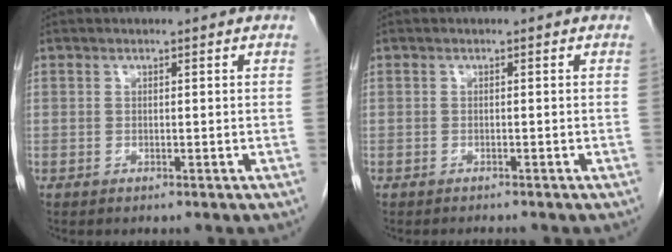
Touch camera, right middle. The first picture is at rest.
{"total": 1.2, "force": [-1.2, 0.0, 0.3], "torque": [-0.005, -0.003, -0.015]}